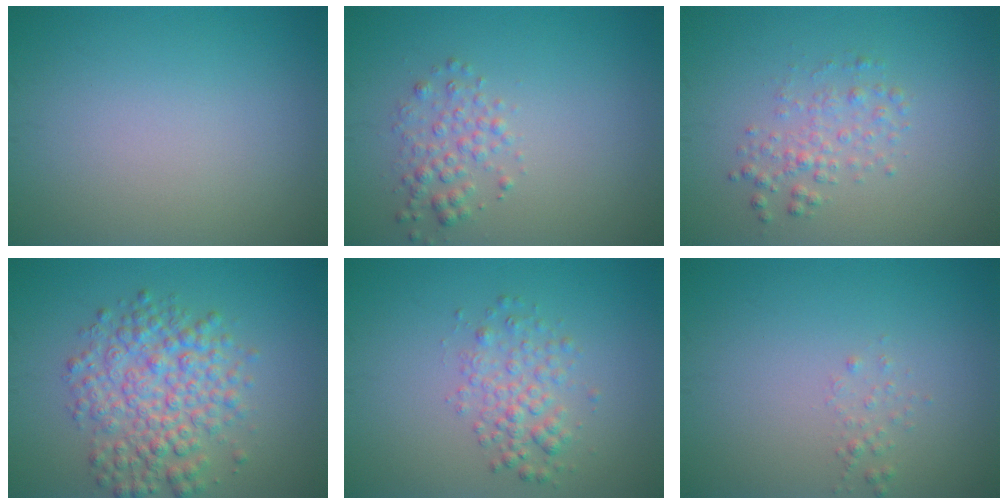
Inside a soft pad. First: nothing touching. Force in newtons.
{"total": 2.0, "press": 2.0, "slide": 0.1}
{"total": 2.0, "press": 2.0, "slide": 0.1}
{"total": 5.8, "press": 5.8, "slide": 0.1}
{"total": 2.6, "press": 2.6, "slide": 0.1}
{"total": 0.7, "press": 0.7, "slide": 0.1}